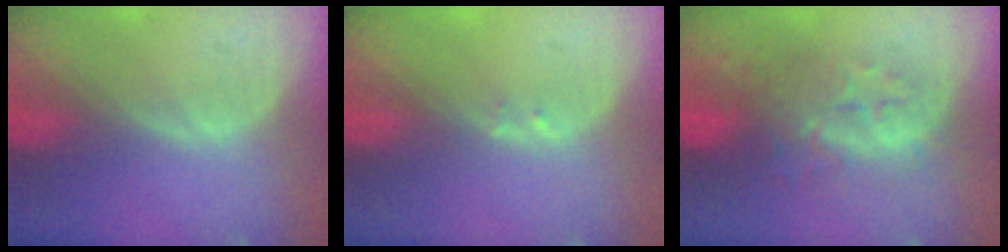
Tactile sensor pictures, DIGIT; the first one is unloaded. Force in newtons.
{"total": 0.6, "press": 0.6, "slide": 0.2}
{"total": 8.6, "press": 8.3, "slide": 2.3}